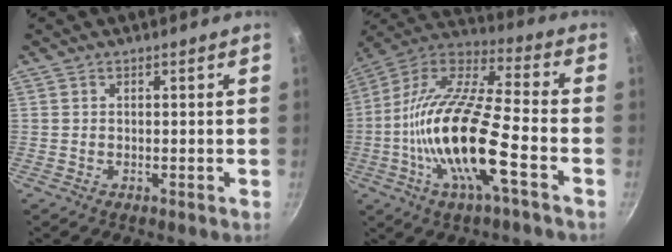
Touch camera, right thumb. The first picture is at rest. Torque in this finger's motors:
{"motor_torque": [2.20, 1.92, 2.26, -0.50, 0.87]}